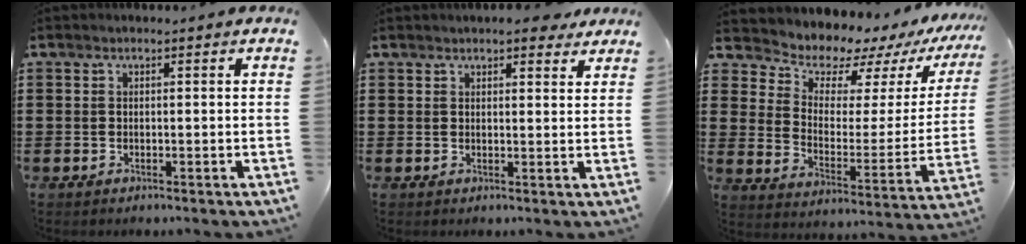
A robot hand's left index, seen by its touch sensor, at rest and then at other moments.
{"total": 3.0, "force": [2.6, 0.8, 1.3], "torque": [-0.015, -0.006, 0.045]}
{"total": 7.0, "force": [6.5, 2.3, 1.1], "torque": [-0.048, -0.062, 0.108]}